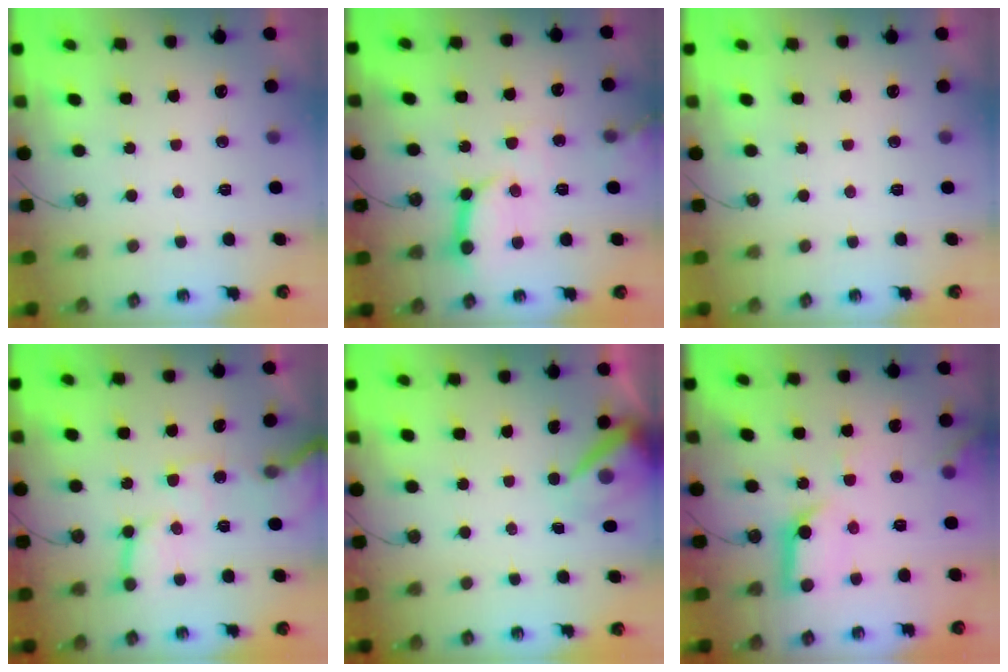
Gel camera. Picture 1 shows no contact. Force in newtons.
{"total": 11.8, "press": 11.7, "slide": 1.6}
{"total": 0.0}
{"total": 11.7, "press": 11.6, "slide": 1.5}
{"total": 8.0, "press": 8.0, "slide": 0.8}
{"total": 13.3, "press": 13.2, "slide": 1.5}